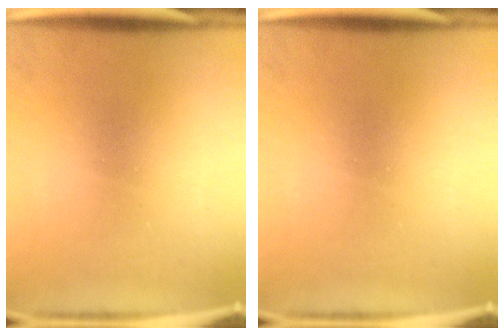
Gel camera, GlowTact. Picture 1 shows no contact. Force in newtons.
{"total": 0.0}